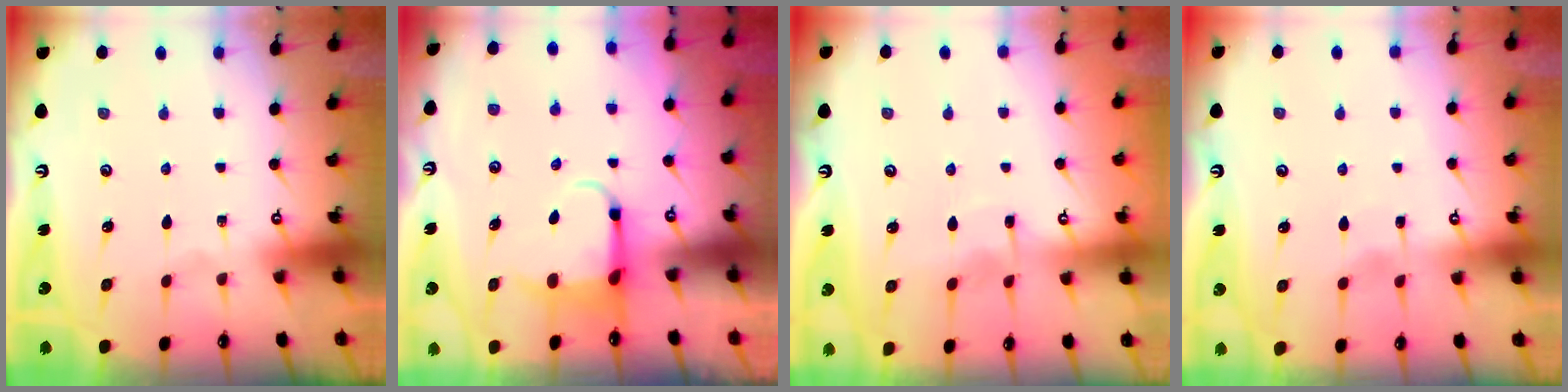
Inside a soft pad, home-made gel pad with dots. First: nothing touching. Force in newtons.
{"total": 3.9, "press": 3.8, "slide": 1.1}
{"total": 2.8, "press": 2.8, "slide": 0.3}
{"total": 2.6, "press": 2.5, "slide": 0.2}